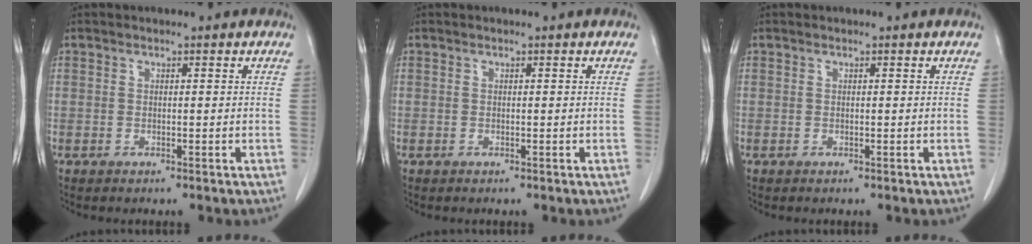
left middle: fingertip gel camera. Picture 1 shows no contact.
{"total": 0.0}
{"total": 0.0}